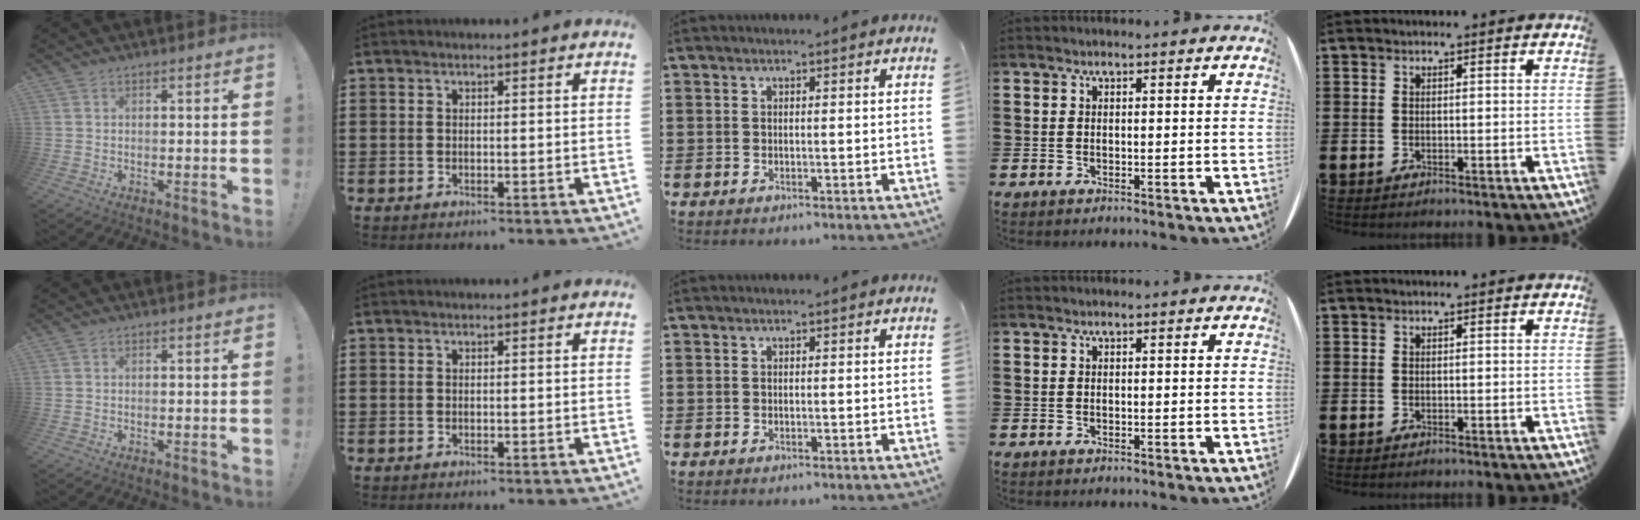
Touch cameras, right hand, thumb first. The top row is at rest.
{}